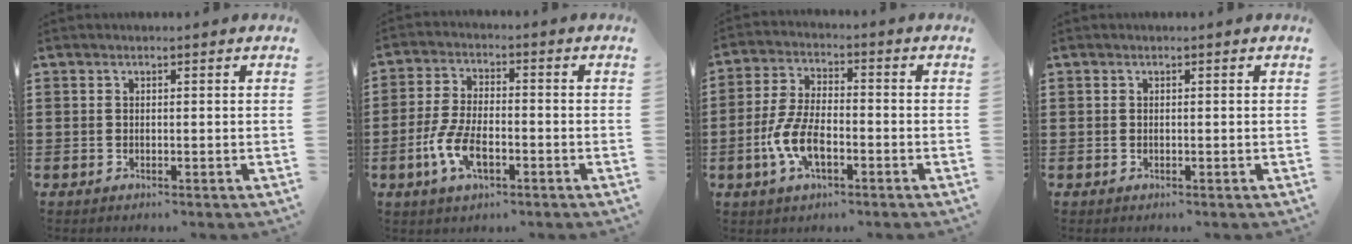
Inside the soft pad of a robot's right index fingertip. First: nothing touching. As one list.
[{"total": 7.0, "force": [-2.7, 3.1, 5.6], "torque": [-0.134, -0.007, -0.056]}, {"total": 7.7, "force": [-2.8, 3.4, 6.3], "torque": [-0.154, -0.009, -0.059]}, {"total": 0.0}]